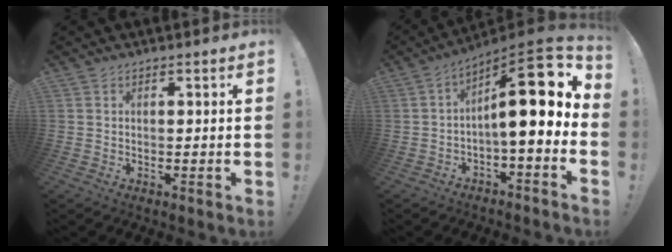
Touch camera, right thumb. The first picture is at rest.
{"total": 18.1, "force": [3.2, 4.9, 17.1], "torque": [-0.256, -0.014, 0.051]}